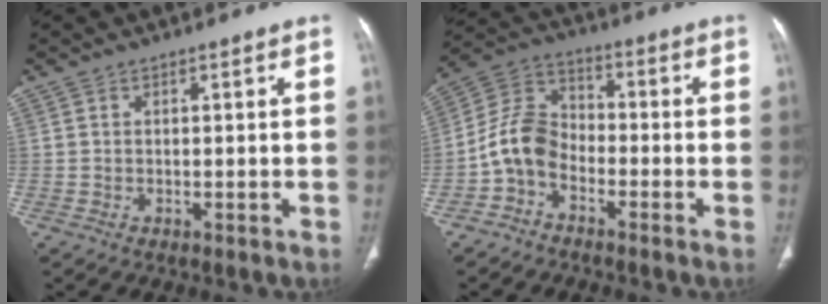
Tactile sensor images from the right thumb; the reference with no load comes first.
{"total": 8.1, "force": [-3.5, 5.5, 4.8], "torque": [-0.089, 0.046, -0.085]}